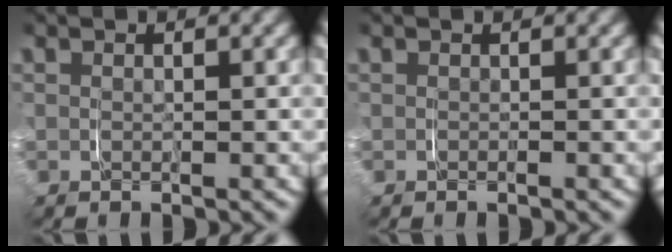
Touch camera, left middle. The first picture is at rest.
{"total": 0.5, "force": [-0.1, -0.2, -0.5], "torque": [0.007, 0.003, -0.003]}